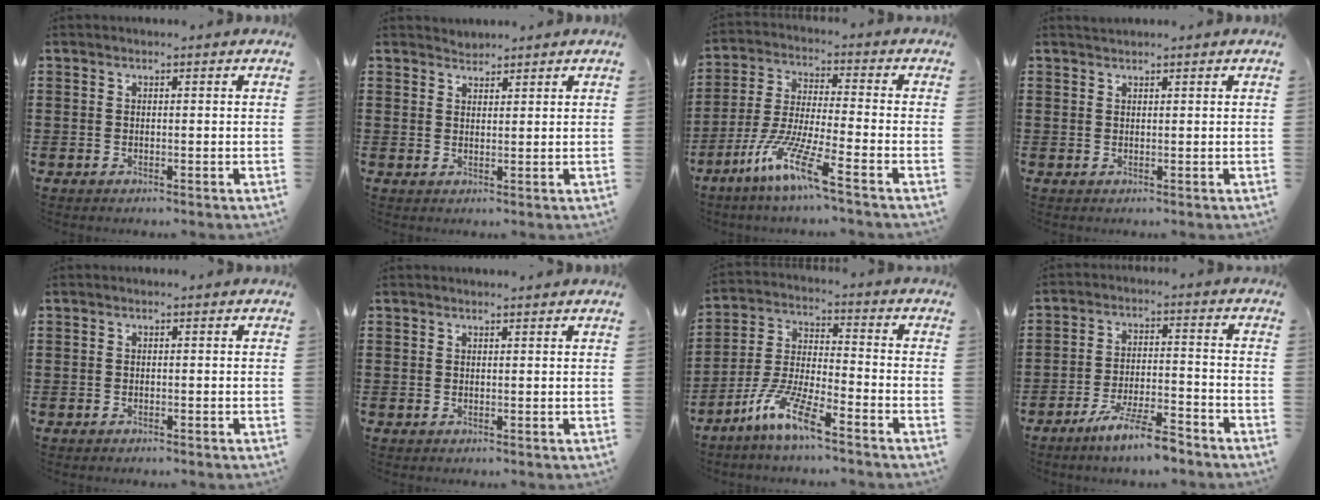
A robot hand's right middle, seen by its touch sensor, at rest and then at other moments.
{"total": 0.8, "force": [0.7, 0.1, -0.5], "torque": [0.007, 0.002, 0.014]}
{"total": 9.5, "force": [-6.8, 0.5, 6.7], "torque": [-0.153, -0.013, -0.137]}
{"total": 0.7, "force": [0.7, 0.0, 0.1], "torque": [-0.004, -0.002, 0.013]}
{"total": 0.5, "force": [-0.5, 0.1, 0.1], "torque": [-0.003, -0.001, -0.010]}
{"total": 0.5, "force": [0.5, 0.0, 0.0], "torque": [0.000, -0.002, 0.010]}
{"total": 8.6, "force": [-6.4, 1.0, 5.7], "torque": [-0.130, -0.008, -0.125]}
{"total": 7.5, "force": [-6.2, 0.6, 4.2], "torque": [-0.083, -0.002, -0.116]}